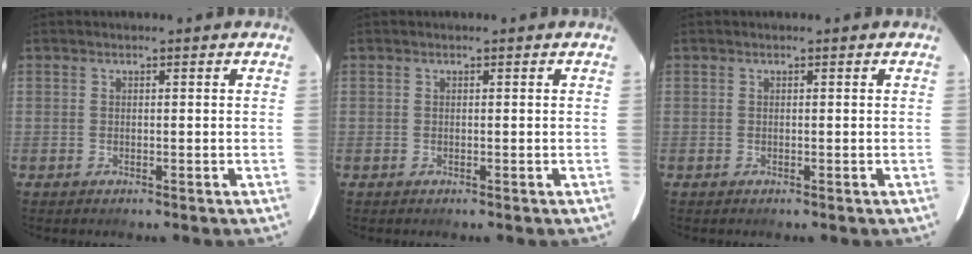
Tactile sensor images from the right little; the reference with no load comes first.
{"total": 0.0}
{"total": 0.0}